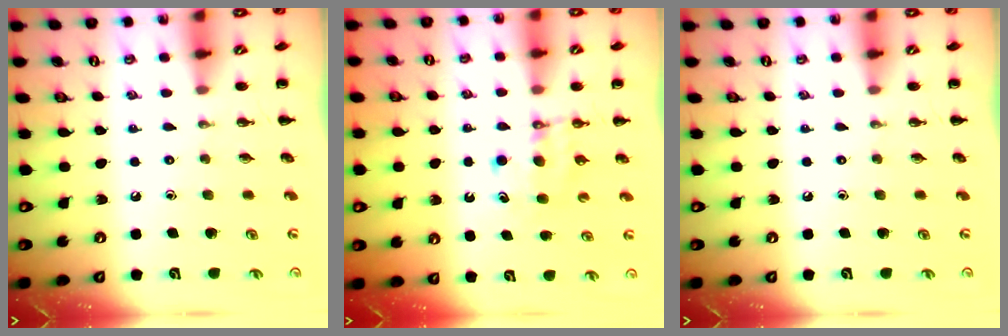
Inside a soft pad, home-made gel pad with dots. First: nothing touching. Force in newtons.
{"total": 5.2, "press": 5.1, "slide": 1.0}
{"total": 0.0}